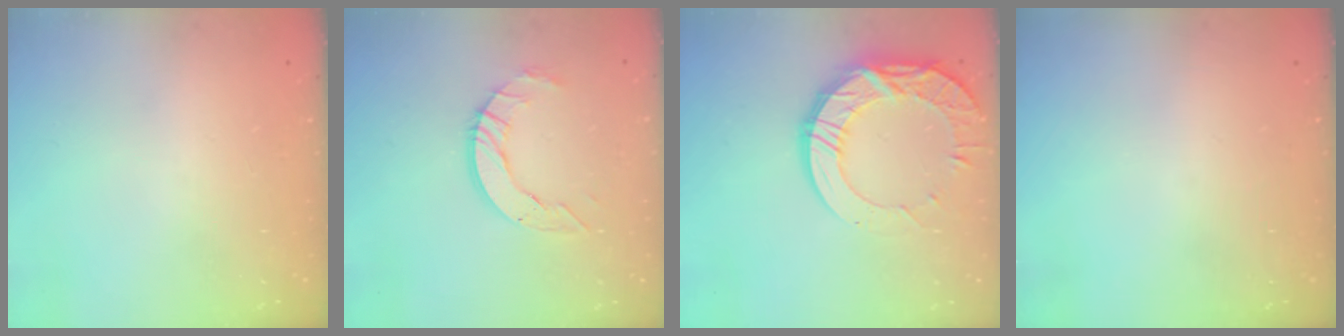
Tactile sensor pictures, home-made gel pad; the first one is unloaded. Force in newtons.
{"total": 8.1, "press": 8.0, "slide": 0.3}
{"total": 15.6, "press": 15.6, "slide": 1.1}
{"total": 0.0}